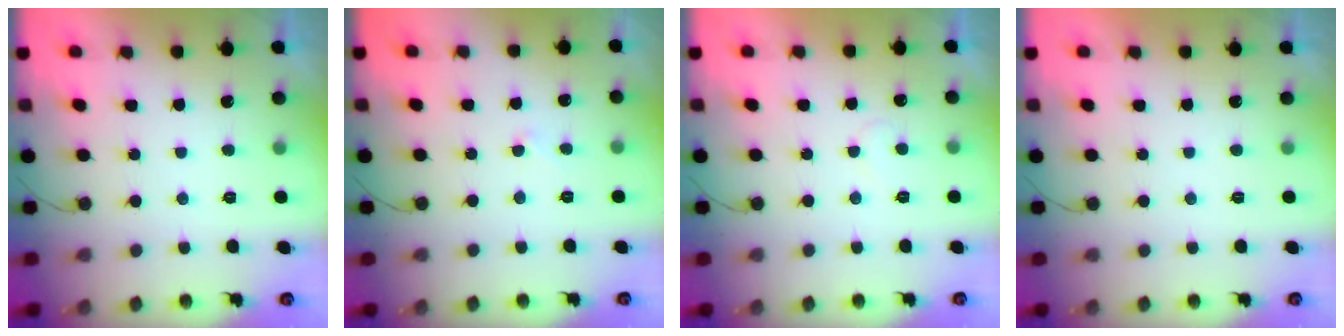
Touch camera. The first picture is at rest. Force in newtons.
{"total": 2.9, "press": 2.9, "slide": 0.3}
{"total": 4.5, "press": 4.5, "slide": 0.3}
{"total": 1.8, "press": 1.8, "slide": 0.1}